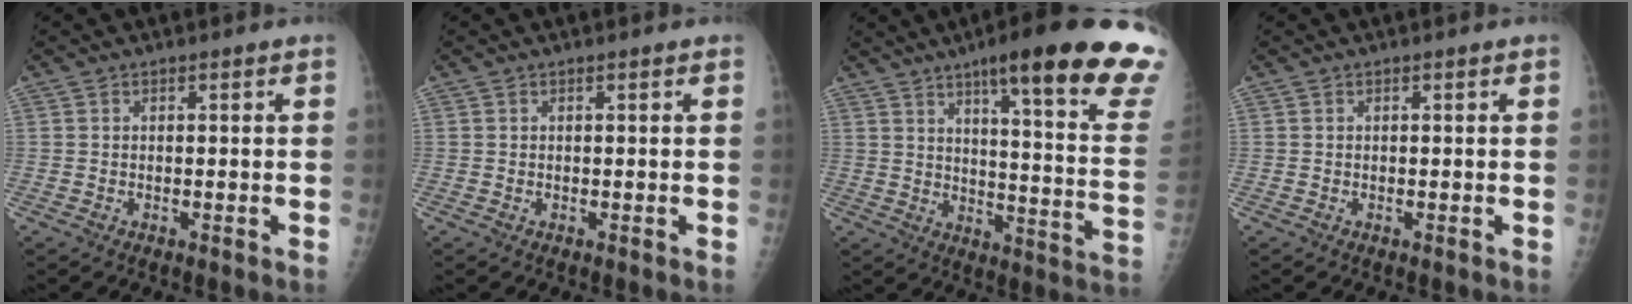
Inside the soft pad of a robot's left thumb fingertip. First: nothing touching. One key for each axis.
{"total": 0.0}
{"total": 26.0, "fx": 17.6, "fy": 3.3, "fz": 18.8, "tx": -0.215, "ty": -0.079, "tz": 0.229}
{"total": 0.0}